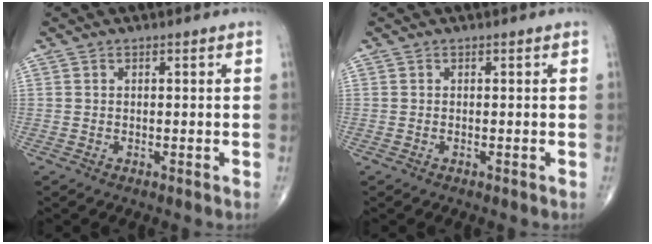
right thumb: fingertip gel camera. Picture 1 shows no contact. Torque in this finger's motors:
{"motor_torque": [1.96, 1.64, -0.02, -0.13, -0.02]}